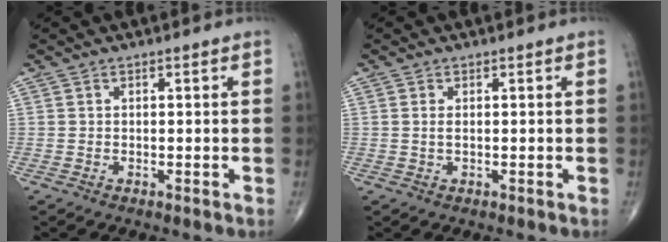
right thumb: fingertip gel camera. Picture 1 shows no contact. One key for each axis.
{"total": 1.0, "fx": 0.2, "fy": 0.4, "fz": 1.0, "tx": -0.024, "ty": 0.001, "tz": 0.006}